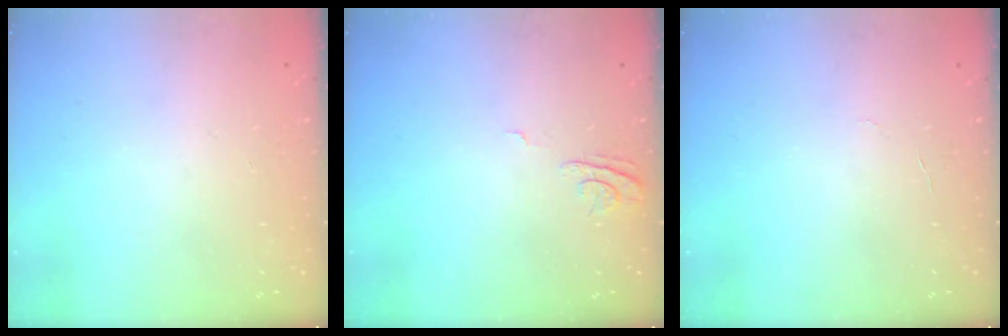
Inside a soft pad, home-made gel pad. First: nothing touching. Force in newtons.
{"total": 6.0, "press": 6.0, "slide": 0.7}
{"total": 4.0, "press": 3.9, "slide": 0.4}